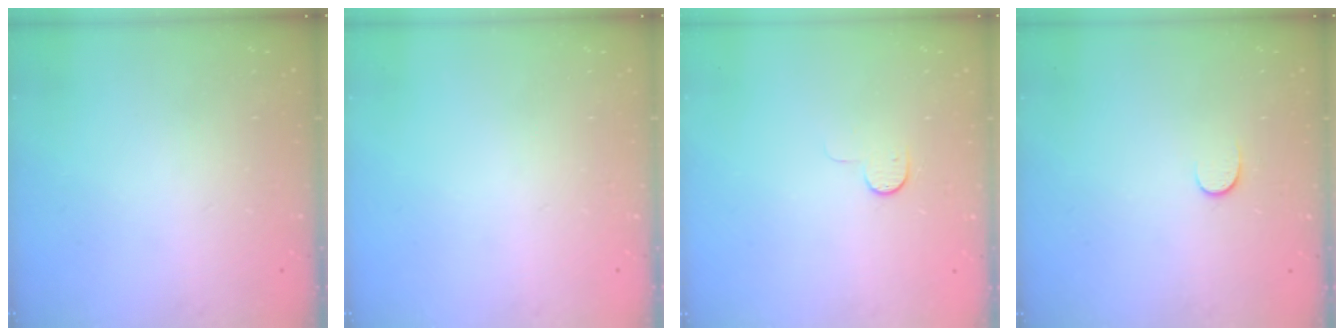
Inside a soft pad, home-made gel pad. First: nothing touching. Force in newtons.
{"total": 0.0}
{"total": 4.9, "press": 4.9, "slide": 0.5}
{"total": 4.4, "press": 4.3, "slide": 0.7}